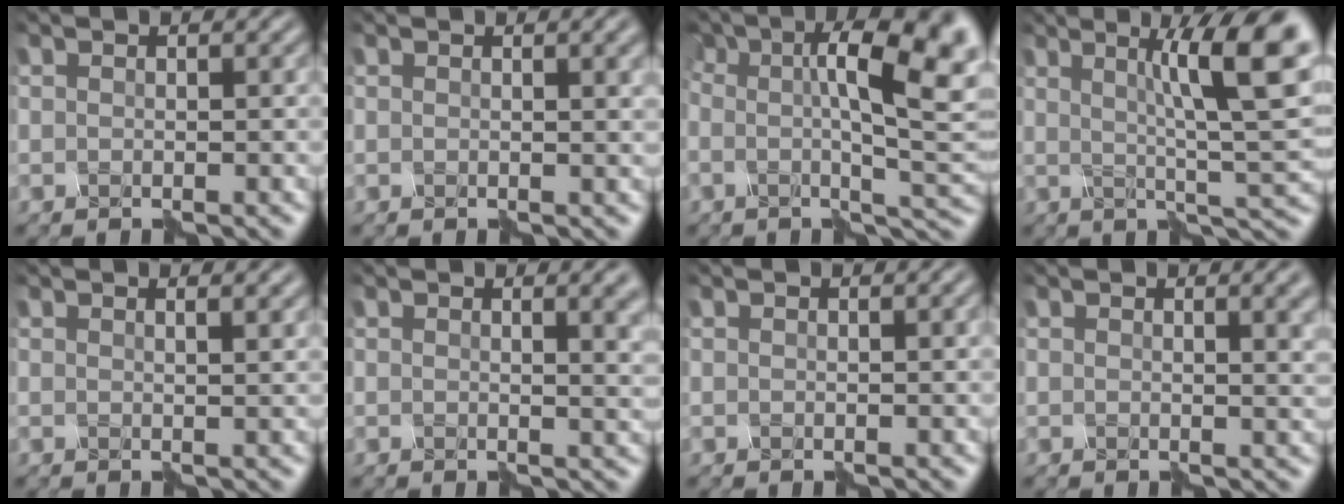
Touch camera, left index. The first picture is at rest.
{"total": 2.6, "force": [1.0, 1.0, 2.2], "torque": [-0.017, 0.015, 0.002]}
{"total": 10.8, "force": [2.0, 3.3, 10.1], "torque": [-0.137, 0.014, 0.036]}
{"total": 9.8, "force": [3.5, 1.6, 9.1], "torque": [-0.105, 0.023, 0.054]}
{"total": 1.8, "force": [1.2, 0.7, 1.2], "torque": [0.000, 0.009, -0.002]}
{"total": 3.8, "force": [1.3, 1.5, 3.2], "torque": [-0.017, 0.020, 0.008]}
{"total": 0.6, "force": [0.2, 0.3, 0.5], "torque": [-0.004, 0.001, 0.002]}
{"total": 3.4, "force": [1.3, 1.3, 2.8], "torque": [-0.021, 0.017, 0.006]}